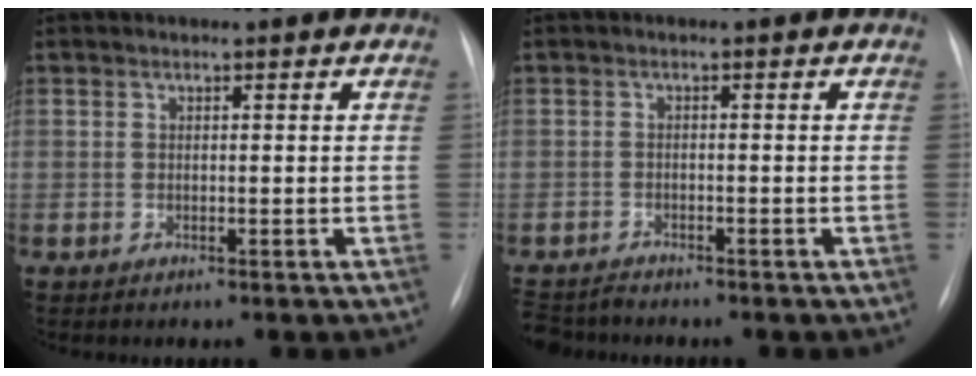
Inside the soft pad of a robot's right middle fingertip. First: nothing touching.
{"total": 4.3, "force": [-4.2, 0.9, 0.6], "torque": [-0.006, -0.009, -0.074]}